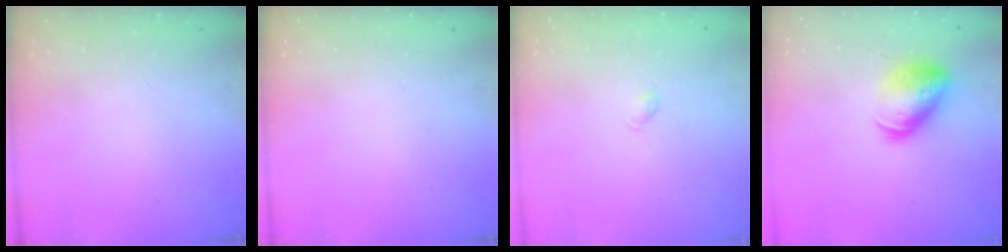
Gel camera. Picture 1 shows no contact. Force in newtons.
{"total": 0.0}
{"total": 2.6, "press": 2.6, "slide": 0.4}
{"total": 16.6, "press": 16.4, "slide": 2.7}